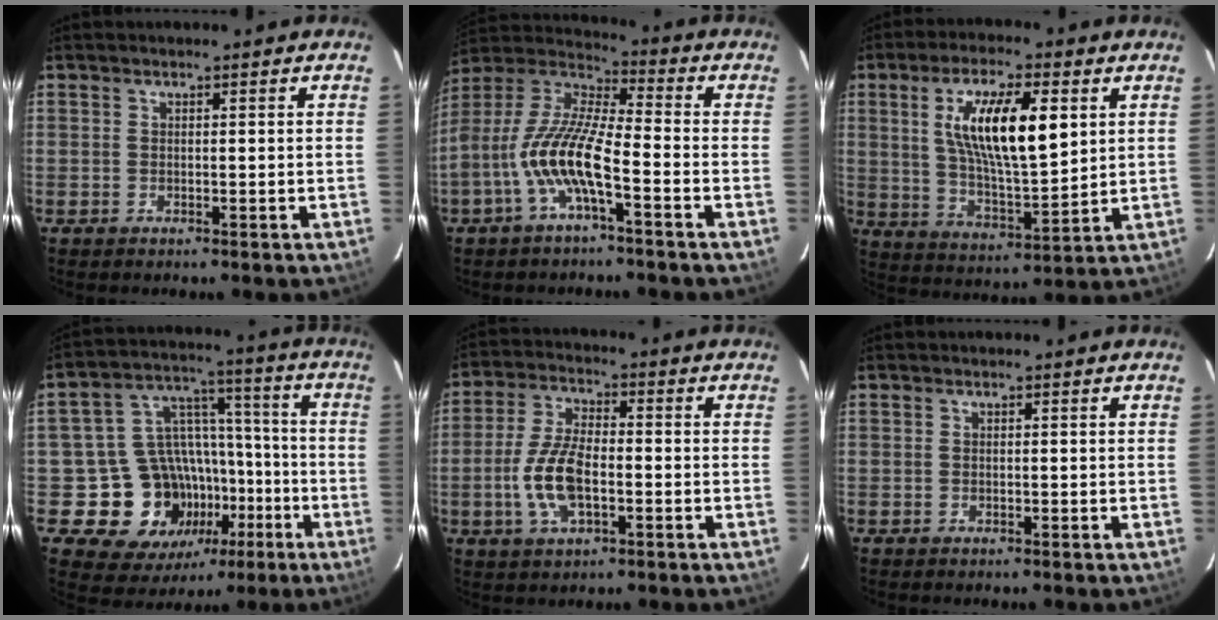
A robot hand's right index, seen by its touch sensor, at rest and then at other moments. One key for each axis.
{"total": 12.6, "fx": -4.8, "fy": 2.7, "fz": 11.4, "tx": -0.233, "ty": 0.003, "tz": -0.100}
{"total": 16.9, "fx": 5.2, "fy": 4.8, "fz": 15.3, "tx": -0.272, "ty": 0.004, "tz": 0.095}
{"total": 16.3, "fx": -6.6, "fy": 13.4, "fz": 6.7, "tx": -0.133, "ty": 0.050, "tz": -0.070}
{"total": 10.2, "fx": -2.5, "fy": 4.6, "fz": 8.7, "tx": -0.186, "ty": 0.004, "tz": -0.046}
{"total": 0.0}